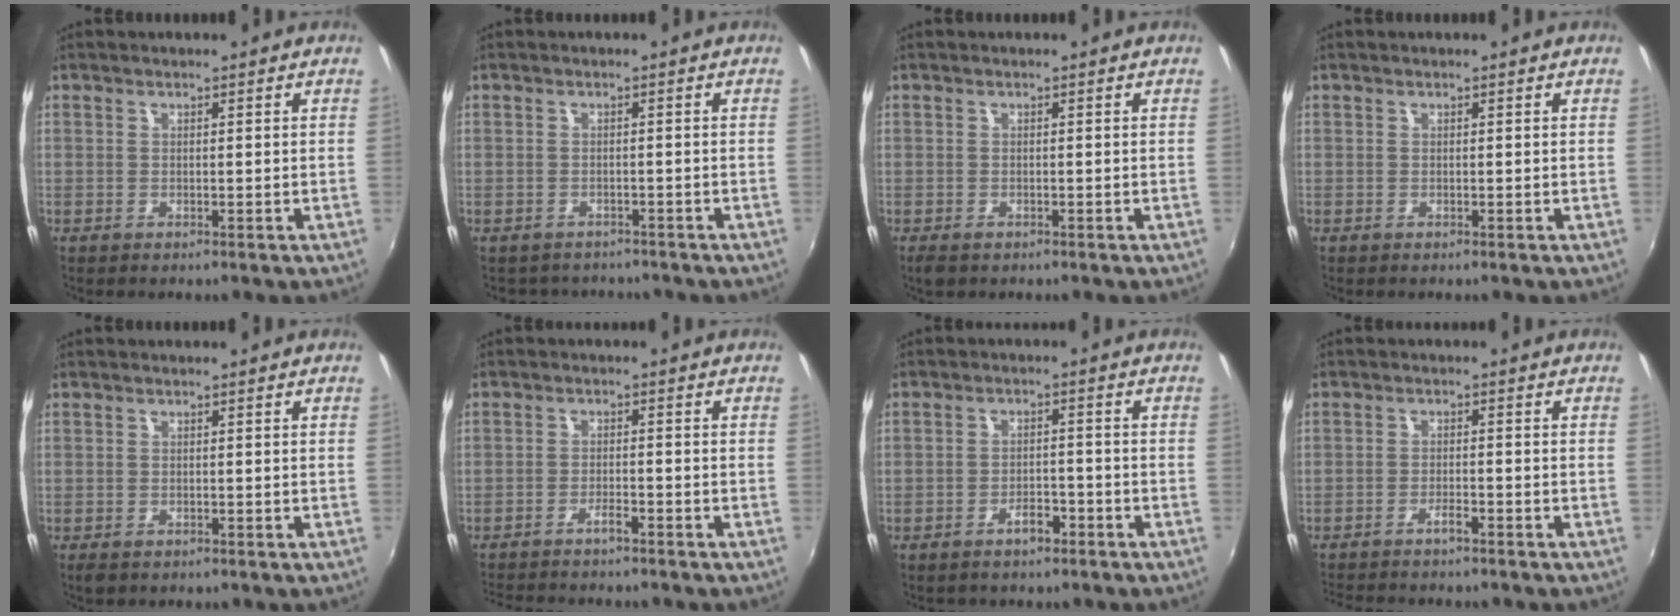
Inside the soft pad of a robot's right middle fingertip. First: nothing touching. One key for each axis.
{"total": 3.7, "fx": -3.3, "fy": 1.7, "fz": 0.4, "tx": -0.014, "ty": -0.009, "tz": -0.047}
{"total": 2.3, "fx": -1.5, "fy": 1.3, "fz": 1.2, "tx": -0.024, "ty": -0.011, "tz": -0.025}
{"total": 0.0}
{"total": 1.9, "fx": -1.2, "fy": 1.1, "fz": 0.9, "tx": -0.020, "ty": -0.008, "tz": -0.019}
{"total": 5.5, "fx": -4.9, "fy": 0.4, "fz": 2.4, "tx": -0.058, "ty": -0.005, "tz": -0.083}
{"total": 2.8, "fx": -1.9, "fy": 1.5, "fz": 1.5, "tx": -0.033, "ty": 0.006, "tz": -0.023}
{"total": 4.5, "fx": -4.1, "fy": 0.3, "fz": 2.0, "tx": -0.049, "ty": -0.006, "tz": -0.072}